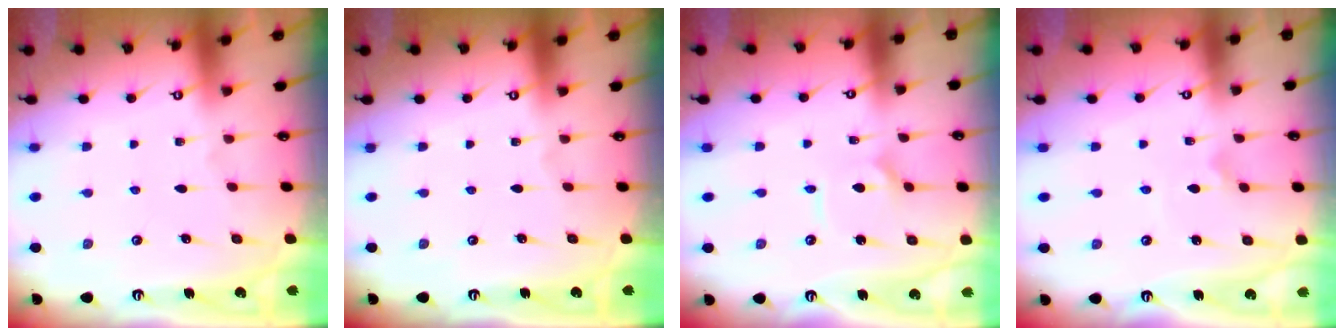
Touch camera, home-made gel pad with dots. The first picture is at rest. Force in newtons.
{"total": 0.0}
{"total": 3.0, "press": 3.0, "slide": 0.4}
{"total": 1.9, "press": 1.9, "slide": 0.2}